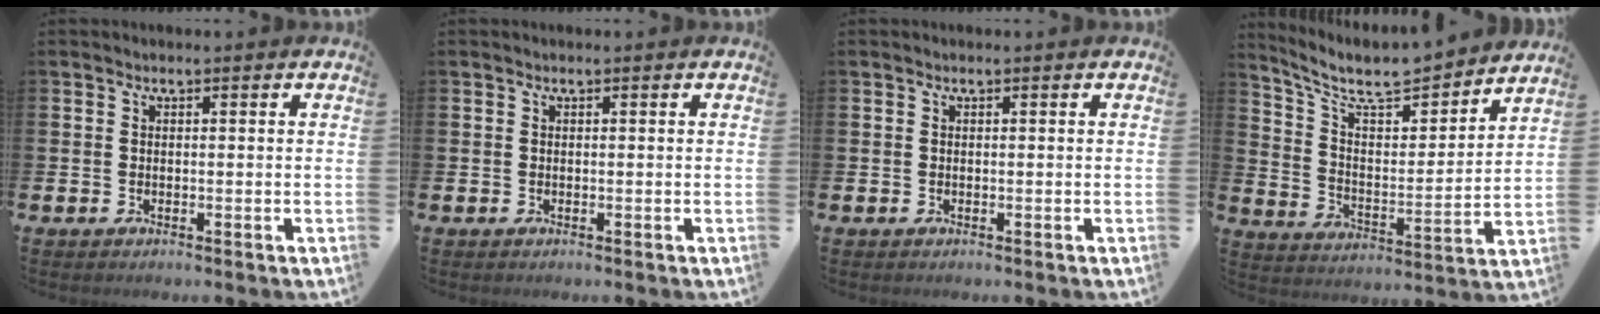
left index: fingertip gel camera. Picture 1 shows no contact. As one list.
[{"total": 0.0}, {"total": 0.0}, {"total": 8.1, "force": [7.3, 1.9, 2.9], "torque": [-0.090, -0.058, 0.124]}]